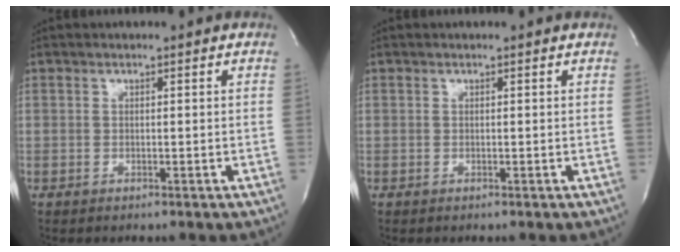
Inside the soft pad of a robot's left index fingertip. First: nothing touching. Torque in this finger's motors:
{"motor_torque": [-0.06, 0.03, 0.01, 0.00]}